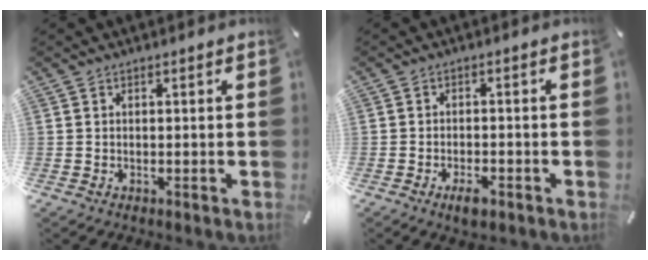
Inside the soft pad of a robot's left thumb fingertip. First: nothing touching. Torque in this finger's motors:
{"motor_torque": [0.30, 0.33, 0.13, -0.05, 0.00]}